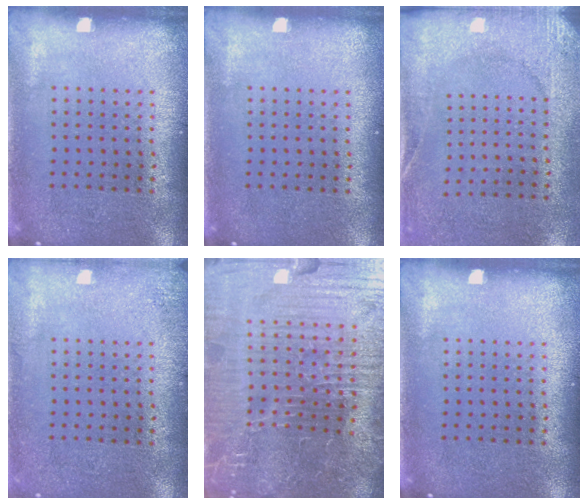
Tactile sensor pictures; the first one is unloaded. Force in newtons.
{"total": 0.0}
{"total": 2.7, "press": 2.2, "slide": 1.5}
{"total": 1.3, "press": 1.3, "slide": 0.2}
{"total": 7.3, "press": 6.6, "slide": 3.3}
{"total": 0.0}